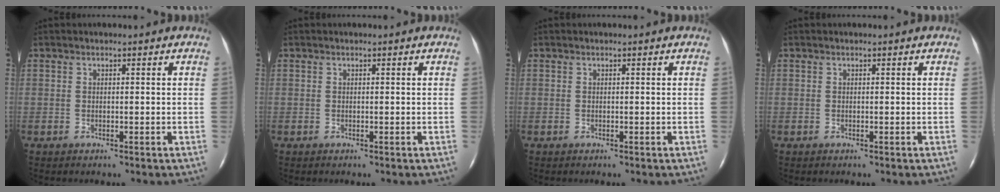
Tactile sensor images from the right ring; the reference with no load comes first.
{"total": 0.0}
{"total": 0.0}
{"total": 0.0}